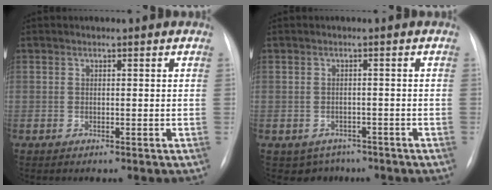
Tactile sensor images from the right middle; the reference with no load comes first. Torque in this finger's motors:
{"motor_torque": [-0.07, -0.01, -0.02, -0.01]}